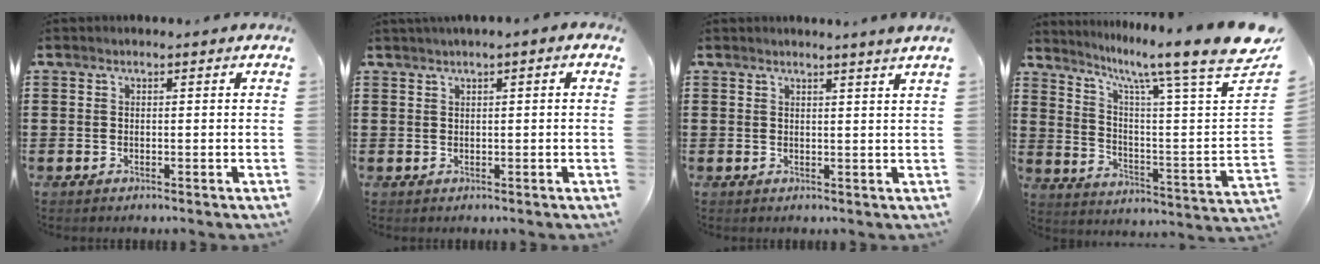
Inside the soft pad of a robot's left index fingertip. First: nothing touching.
{"total": 0.7, "force": [0.1, 0.2, 0.7], "torque": [-0.014, -0.001, 0.001]}
{"total": 1.9, "force": [1.6, -0.7, 0.7], "torque": [-0.014, -0.005, 0.031]}
{"total": 11.2, "force": [8.5, -0.5, 7.3], "torque": [-0.150, -0.075, 0.123]}